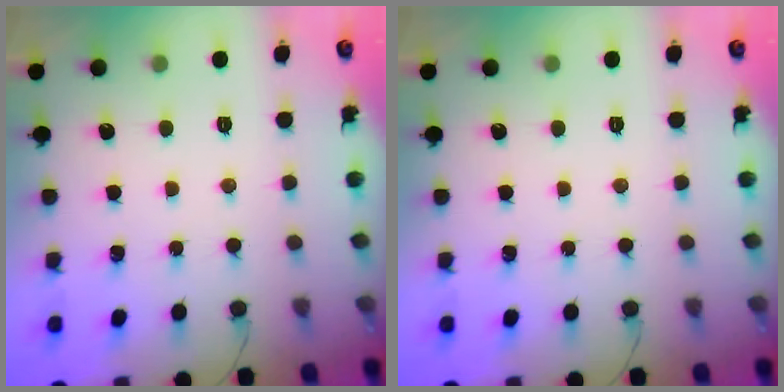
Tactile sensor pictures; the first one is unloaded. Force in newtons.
{"total": 0.0}